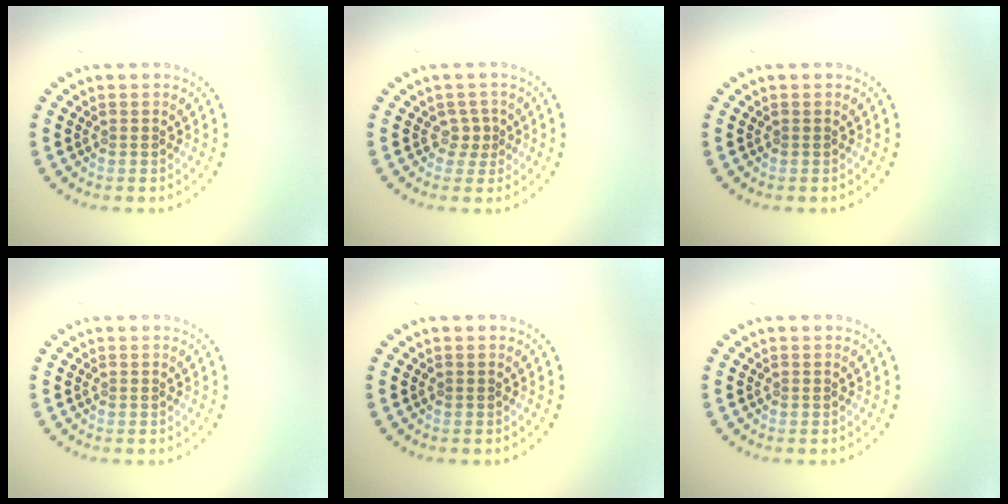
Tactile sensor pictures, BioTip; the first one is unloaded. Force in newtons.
{"total": 1.4, "press": 0.9, "slide": 1.0}
{"total": 0.0}
{"total": 0.0}
{"total": 0.0}
{"total": 0.0}